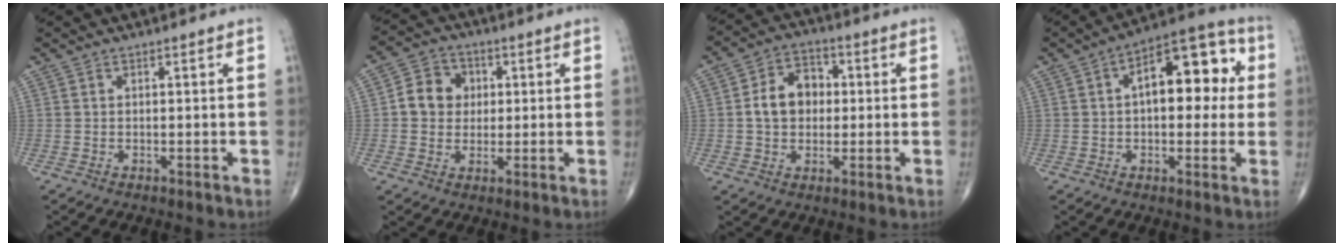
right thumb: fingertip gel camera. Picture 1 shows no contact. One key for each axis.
{"total": 7.6, "fx": 0.9, "fy": 6.7, "fz": 3.5, "tx": -0.030, "ty": 0.009, "tz": 0.005}
{"total": 8.8, "fx": 0.4, "fy": 6.7, "fz": 5.7, "tx": -0.073, "ty": 0.021, "tz": -0.001}
{"total": 15.4, "fx": 2.6, "fy": 7.8, "fz": 13.0, "tx": -0.150, "ty": 0.031, "tz": 0.029}